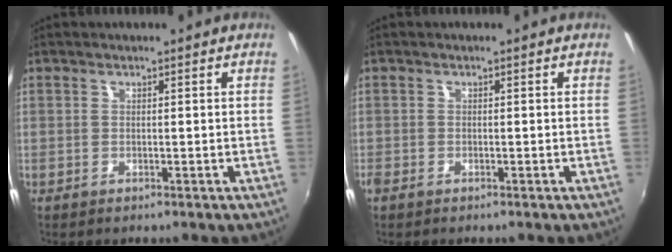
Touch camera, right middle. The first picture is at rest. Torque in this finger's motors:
{"motor_torque": [0.18, -0.17, 0.14, 0.06]}